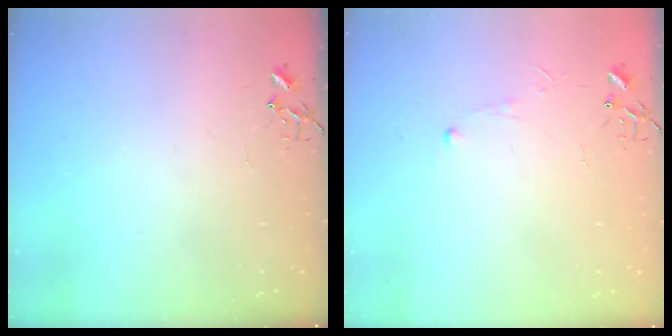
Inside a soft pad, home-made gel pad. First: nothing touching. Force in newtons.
{"total": 3.9, "press": 3.8, "slide": 0.4}